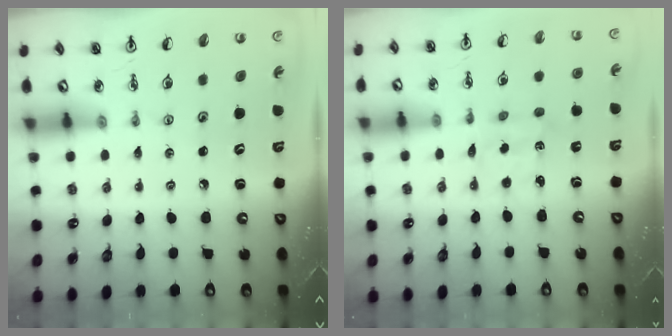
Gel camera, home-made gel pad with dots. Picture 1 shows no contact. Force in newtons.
{"total": 2.3, "press": 2.1, "slide": 0.8}